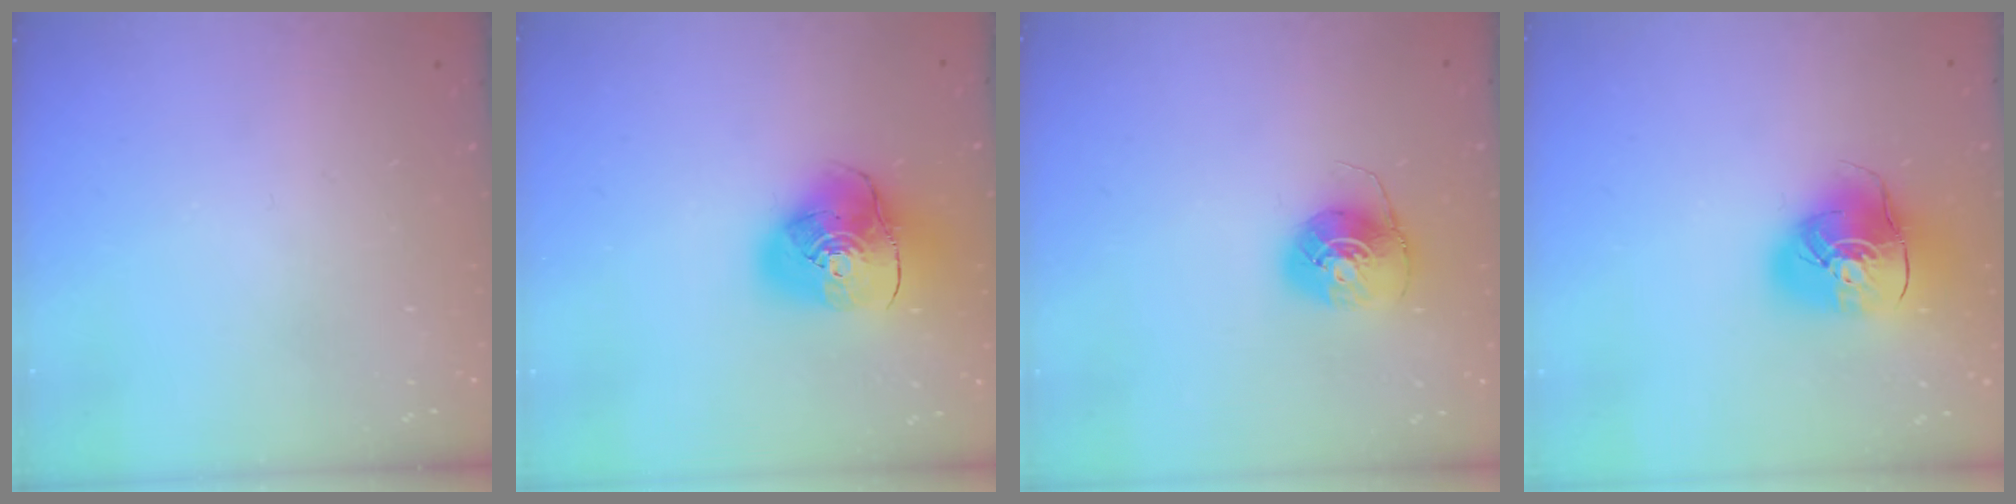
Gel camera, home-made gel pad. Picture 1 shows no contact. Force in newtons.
{"total": 12.3, "press": 12.2, "slide": 1.9}
{"total": 8.1, "press": 8.1, "slide": 0.5}
{"total": 13.4, "press": 13.3, "slide": 2.0}